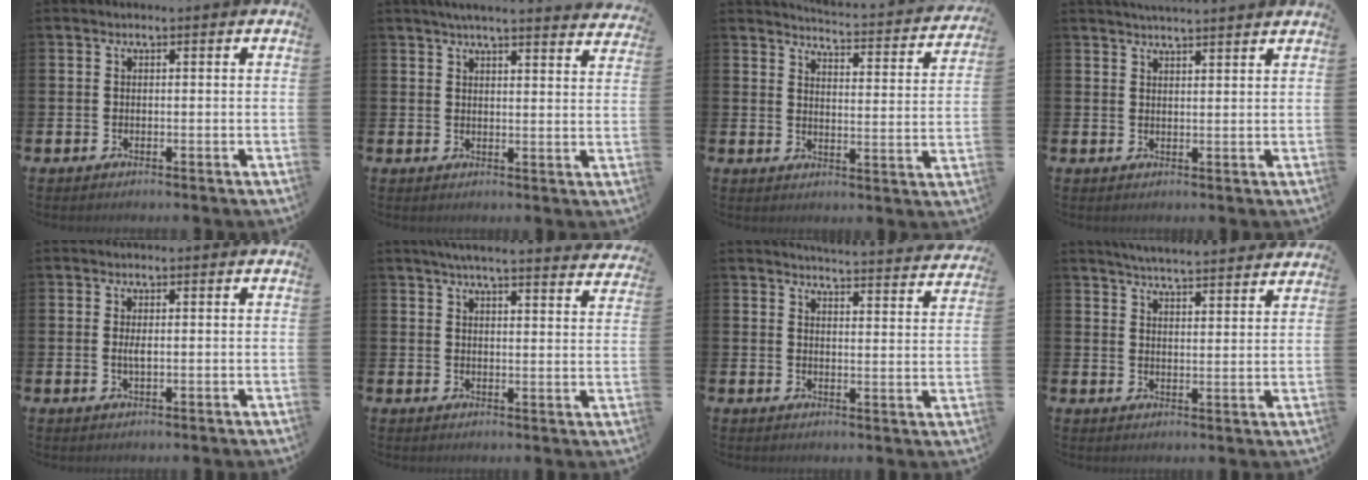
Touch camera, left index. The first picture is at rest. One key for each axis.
{"total": 4.6, "fx": 4.5, "fy": -0.2, "fz": 1.2, "tx": -0.031, "ty": -0.020, "tz": 0.079}
{"total": 3.5, "fx": 3.5, "fy": -0.1, "fz": 0.5, "tx": -0.021, "ty": -0.038, "tz": 0.052}
{"total": 3.1, "fx": 3.1, "fy": -0.3, "fz": 0.2, "tx": -0.008, "ty": -0.012, "tz": 0.057}
{"total": 1.3, "fx": 0.2, "fy": 0.4, "fz": 1.3, "tx": -0.024, "ty": 0.002, "tz": 0.001}
{"total": 4.9, "fx": 4.7, "fy": -0.2, "fz": 1.3, "tx": -0.037, "ty": -0.023, "tz": 0.082}
{"total": 4.6, "fx": 4.5, "fy": -0.2, "fz": 0.4, "tx": -0.009, "ty": -0.039, "tz": 0.076}
{"total": 5.2, "fx": 5.2, "fy": -0.2, "fz": 0.6, "tx": -0.024, "ty": -0.034, "tz": 0.091}